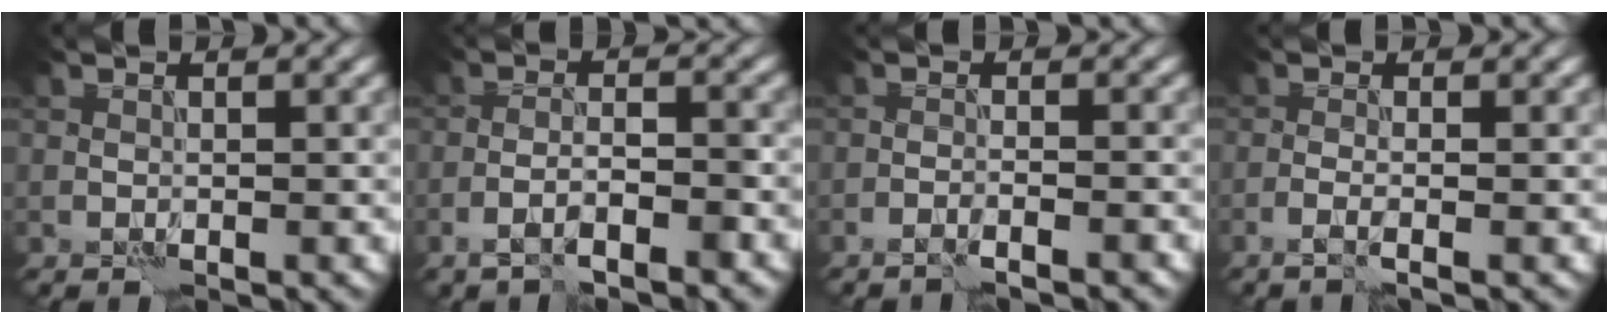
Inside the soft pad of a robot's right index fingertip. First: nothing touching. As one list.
[{"total": 3.1, "force": [-2.1, 0.5, 2.2], "torque": [-0.041, 0.005, -0.041]}, {"total": 2.2, "force": [-1.9, 0.0, 1.1], "torque": [-0.021, 0.004, -0.034]}, {"total": 1.5, "force": [-0.8, 0.1, 1.3], "torque": [-0.022, -0.001, -0.025]}]